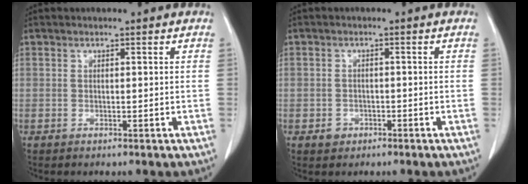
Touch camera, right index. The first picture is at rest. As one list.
[{"total": 1.9, "force": [-0.9, 1.6, 0.3], "torque": [0.000, 0.008, -0.013]}]